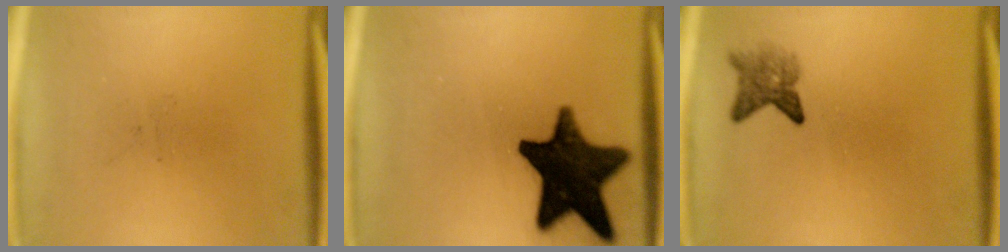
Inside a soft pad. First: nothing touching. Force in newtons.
{"total": 17.0}
{"total": 3.1}